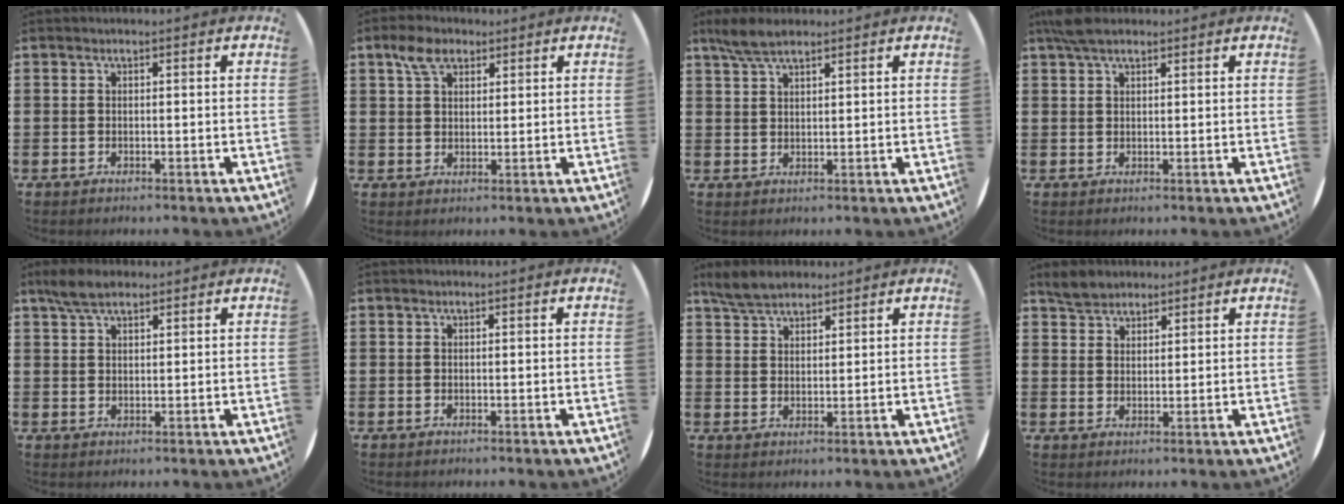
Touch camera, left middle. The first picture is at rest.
{"total": 4.3, "force": [2.8, 2.3, 2.2], "torque": [-0.043, 0.006, 0.050]}
{"total": 4.4, "force": [3.5, 1.3, 2.4], "torque": [-0.054, 0.004, 0.064]}
{"total": 3.2, "force": [2.4, 1.1, 1.7], "torque": [-0.039, 0.007, 0.045]}
{"total": 4.2, "force": [3.2, 1.6, 2.2], "torque": [-0.048, 0.006, 0.060]}
{"total": 0.0}
{"total": 4.6, "force": [4.1, 1.7, 1.4], "torque": [-0.037, 0.000, 0.079]}
{"total": 3.4, "force": [3.0, 1.5, 0.4], "torque": [-0.008, 0.002, 0.059]}